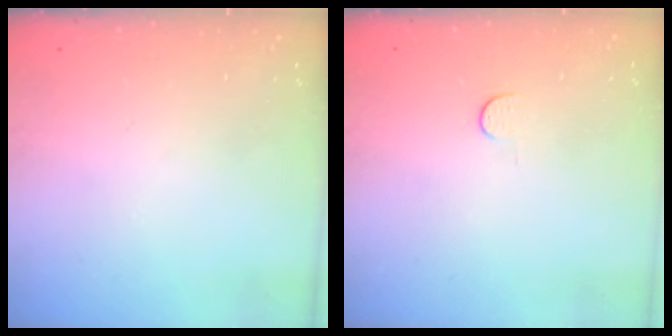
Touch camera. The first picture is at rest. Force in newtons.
{"total": 2.8, "press": 2.8, "slide": 0.4}